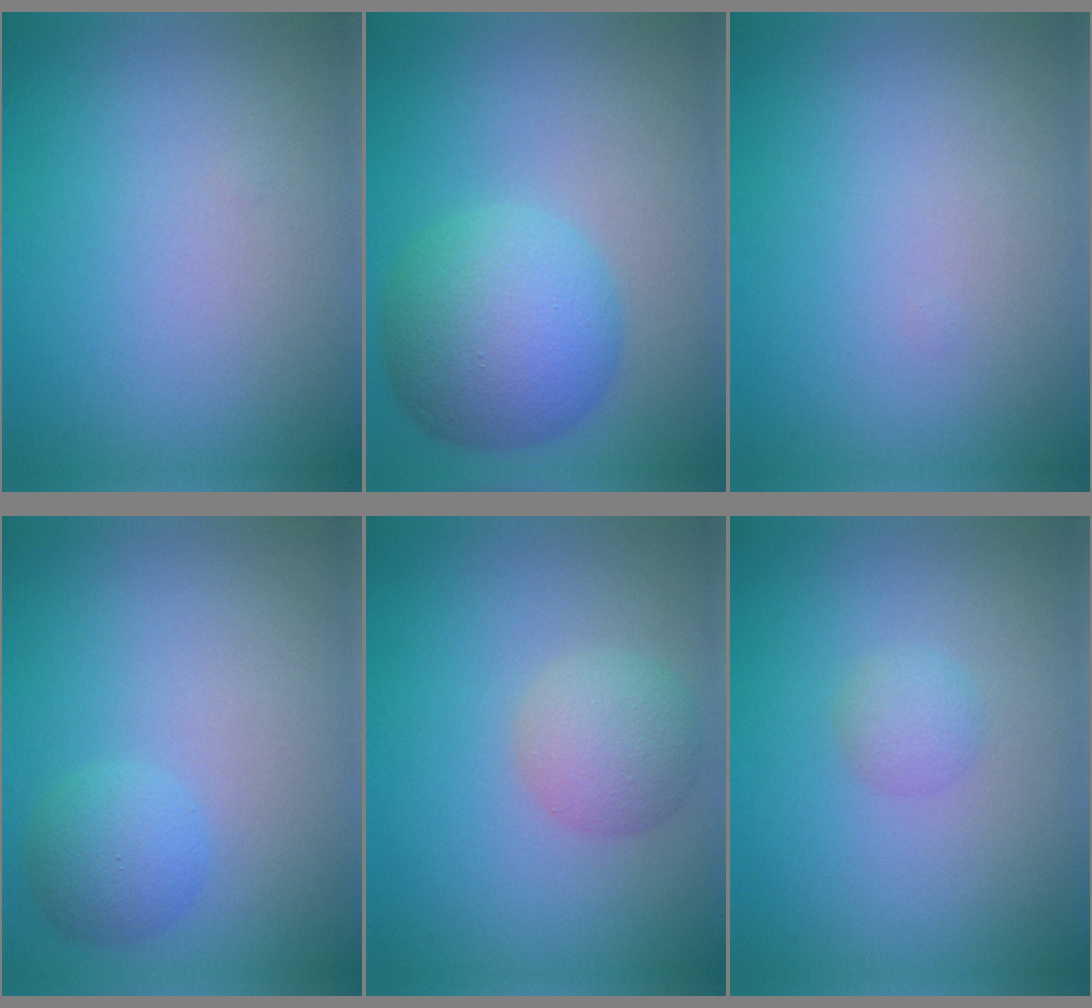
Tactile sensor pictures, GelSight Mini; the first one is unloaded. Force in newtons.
{"total": 7.9, "press": 7.9, "slide": 0.1}
{"total": 0.0}
{"total": 2.5, "press": 2.5, "slide": 0.1}
{"total": 3.0, "press": 3.0, "slide": 0.2}
{"total": 1.3, "press": 1.3, "slide": 0.1}